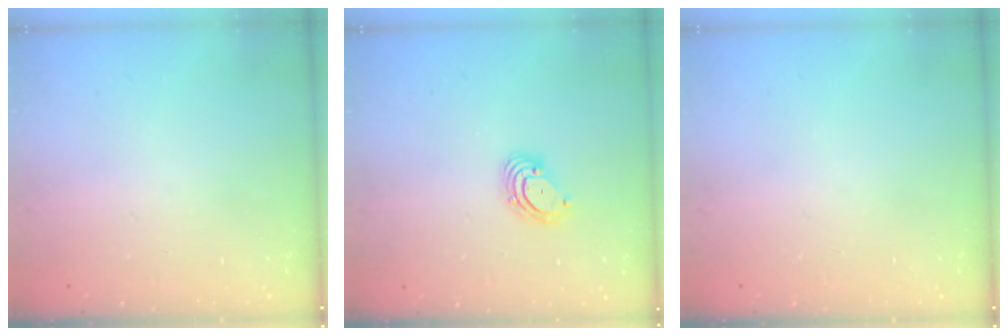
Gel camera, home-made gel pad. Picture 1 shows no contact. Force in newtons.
{"total": 3.7, "press": 3.7, "slide": 0.1}
{"total": 0.0}